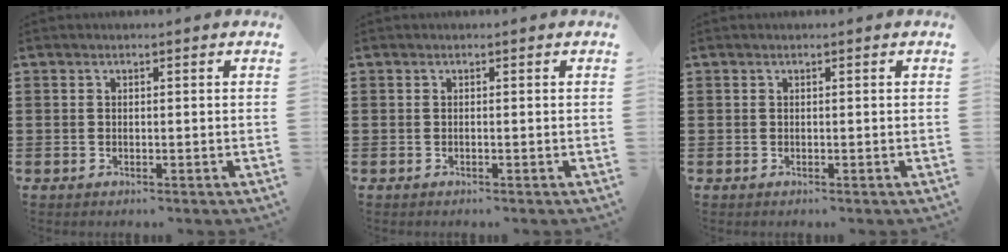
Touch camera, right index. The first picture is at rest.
{"total": 0.0}
{"total": 0.0}